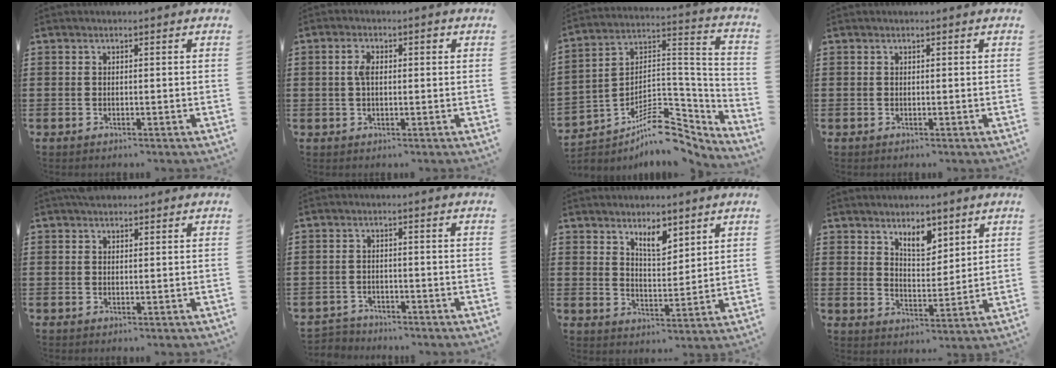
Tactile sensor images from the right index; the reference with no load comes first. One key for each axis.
{"total": 3.2, "fx": 0.4, "fy": 1.7, "fz": 2.7, "tx": -0.055, "ty": 0.009, "tz": 0.004}
{"total": 10.2, "fx": -6.8, "fy": 5.2, "fz": 5.7, "tx": -0.091, "ty": 0.017, "tz": -0.125}
{"total": 0.0}
{"total": 1.0, "fx": 0.8, "fy": 0.6, "fz": 0.1, "tx": -0.006, "ty": 0.002, "tz": 0.017}
{"total": 2.4, "fx": -2.3, "fy": 0.6, "fz": -0.3, "tx": -0.002, "ty": 0.003, "tz": -0.053}
{"total": 5.0, "fx": 3.7, "fy": 1.9, "fz": 2.8, "tx": -0.048, "ty": -0.008, "tz": 0.062}
{"total": 5.6, "fx": 4.0, "fy": 2.8, "fz": 2.8, "tx": -0.050, "ty": -0.005, "tz": 0.071}